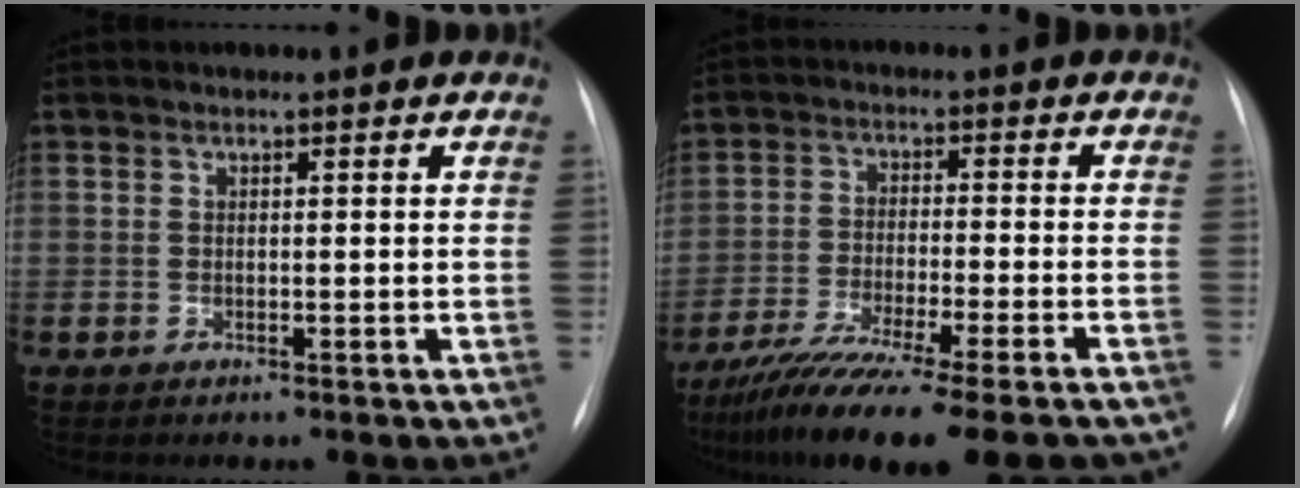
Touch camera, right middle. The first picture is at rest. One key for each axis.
{"total": 19.8, "fx": -15.9, "fy": 1.6, "fz": 11.7, "tx": -0.159, "ty": -0.035, "tz": -0.245}